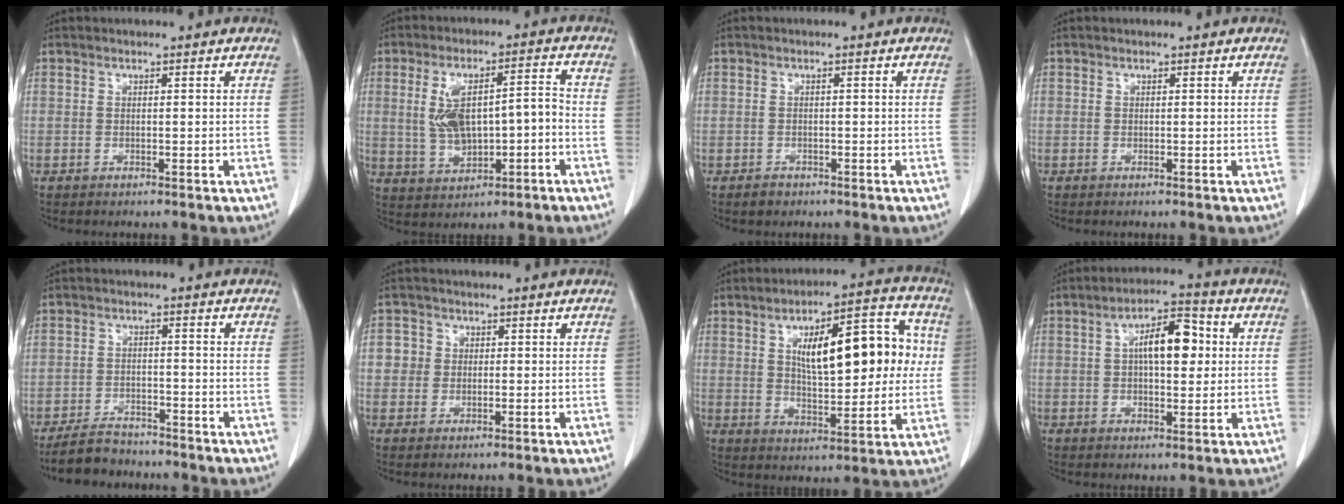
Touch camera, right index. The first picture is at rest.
{"total": 9.9, "force": [-0.7, 4.1, 9.0], "torque": [-0.174, 0.027, 0.001]}
{"total": 1.5, "force": [-0.8, 1.3, 0.0], "torque": [0.004, 0.003, -0.013]}
{"total": 0.0}
{"total": 5.4, "force": [-4.8, 2.2, 0.9], "torque": [-0.019, -0.005, -0.087]}
{"total": 3.5, "force": [0.3, 3.4, 0.6], "torque": [0.002, 0.008, 0.003]}
{"total": 16.8, "force": [3.4, 6.1, 15.2], "torque": [-0.216, 0.034, 0.054]}
{"total": 9.1, "force": [1.7, 3.7, 8.2], "torque": [-0.133, 0.025, 0.023]}